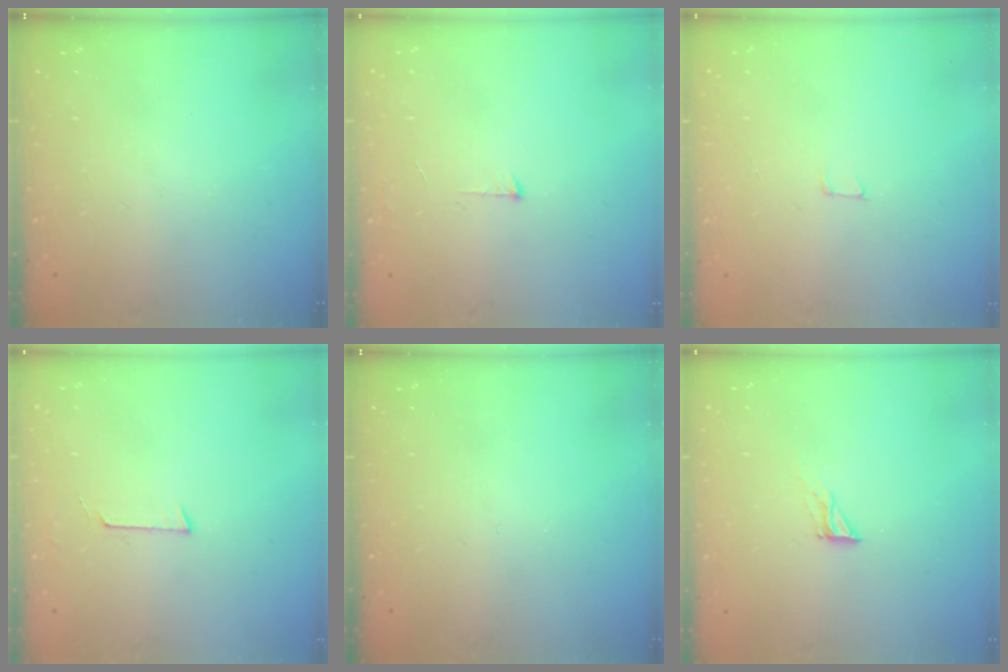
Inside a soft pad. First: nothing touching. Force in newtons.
{"total": 3.6, "press": 3.6, "slide": 0.3}
{"total": 3.2, "press": 3.2, "slide": 0.2}
{"total": 4.2, "press": 4.2, "slide": 0.4}
{"total": 0.0}
{"total": 3.8, "press": 3.8, "slide": 0.4}